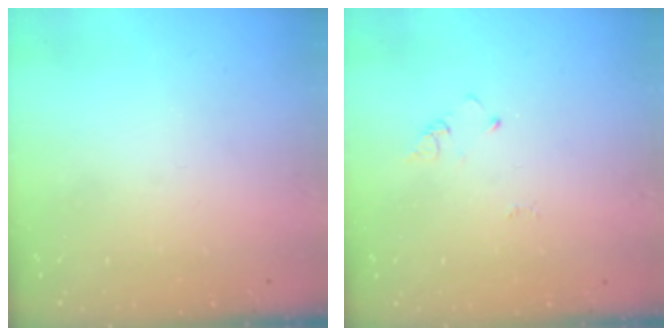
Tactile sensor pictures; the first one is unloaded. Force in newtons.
{"total": 2.4, "press": 2.4, "slide": 0.3}